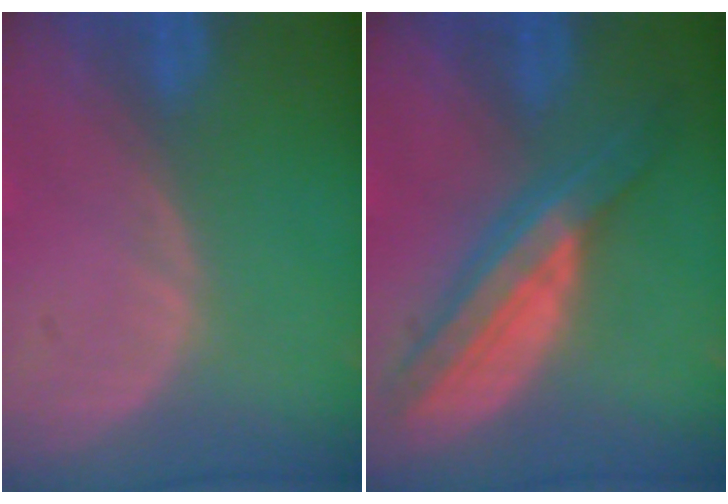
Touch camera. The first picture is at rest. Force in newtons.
{"total": 8.3, "press": 8.3, "slide": 0.6}